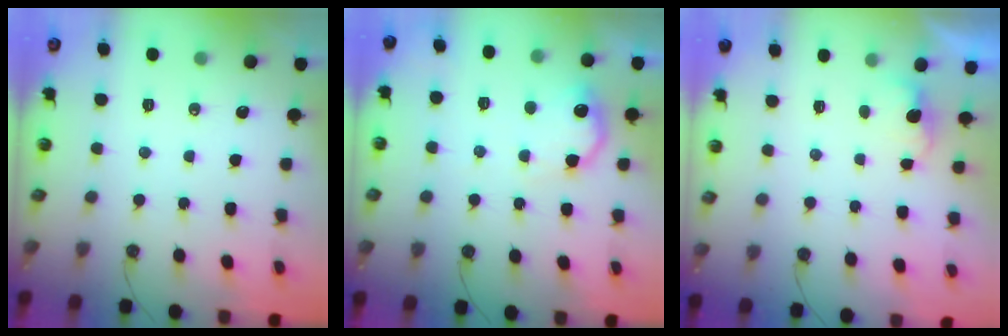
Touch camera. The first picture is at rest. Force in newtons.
{"total": 11.1, "press": 11.1, "slide": 0.8}
{"total": 1.8, "press": 1.6, "slide": 0.8}